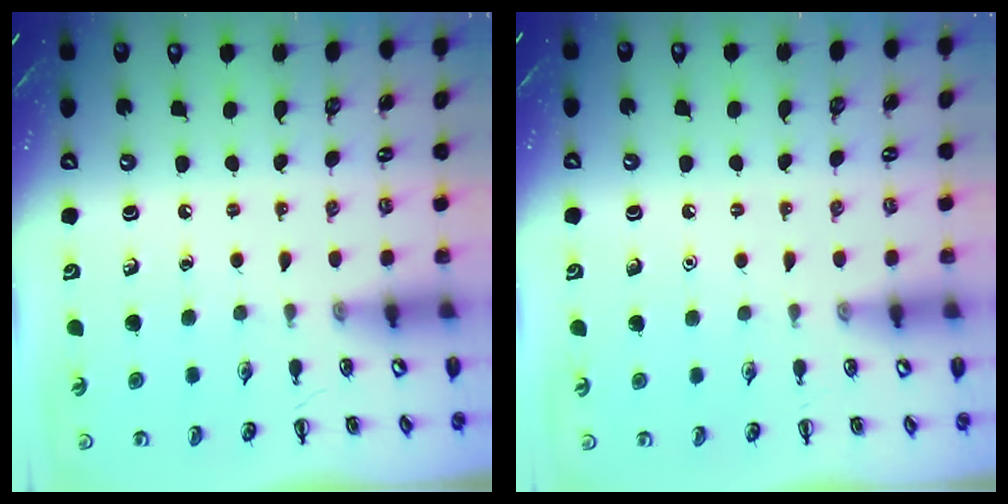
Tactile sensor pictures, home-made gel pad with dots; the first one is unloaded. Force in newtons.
{"total": 1.5, "press": 1.5, "slide": 0.1}